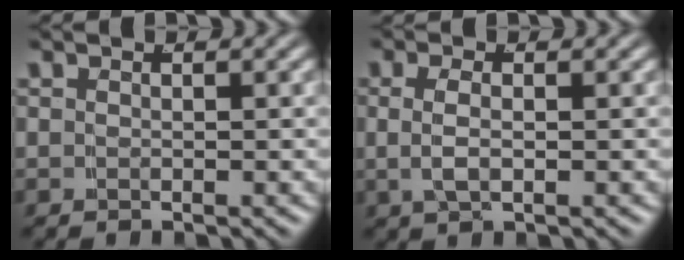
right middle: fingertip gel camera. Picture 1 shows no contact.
{"total": 2.4, "force": [0.2, 1.1, 2.1], "torque": [-0.044, 0.000, 0.003]}